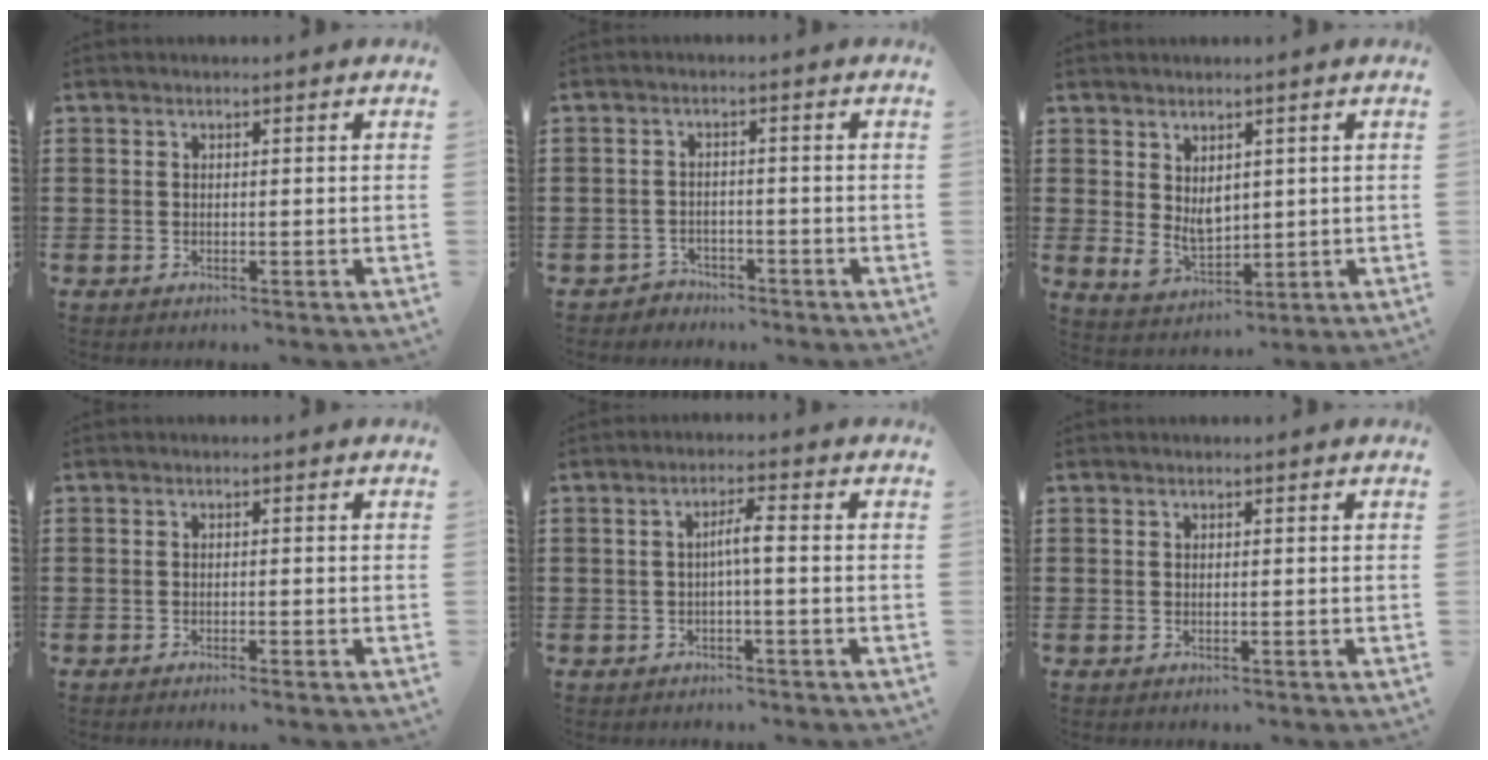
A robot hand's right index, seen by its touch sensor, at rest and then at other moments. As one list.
[{"total": 2.2, "force": [-2.1, 0.6, -0.1], "torque": [-0.005, 0.003, -0.047]}, {"total": 3.9, "force": [1.4, 2.9, 2.2], "torque": [-0.034, -0.003, 0.026]}, {"total": 0.8, "force": [-0.7, -0.2, 0.3], "torque": [-0.007, -0.003, -0.014]}, {"total": 2.9, "force": [-0.4, 0.2, 2.8], "torque": [-0.054, 0.003, -0.010]}, {"total": 0.0}]